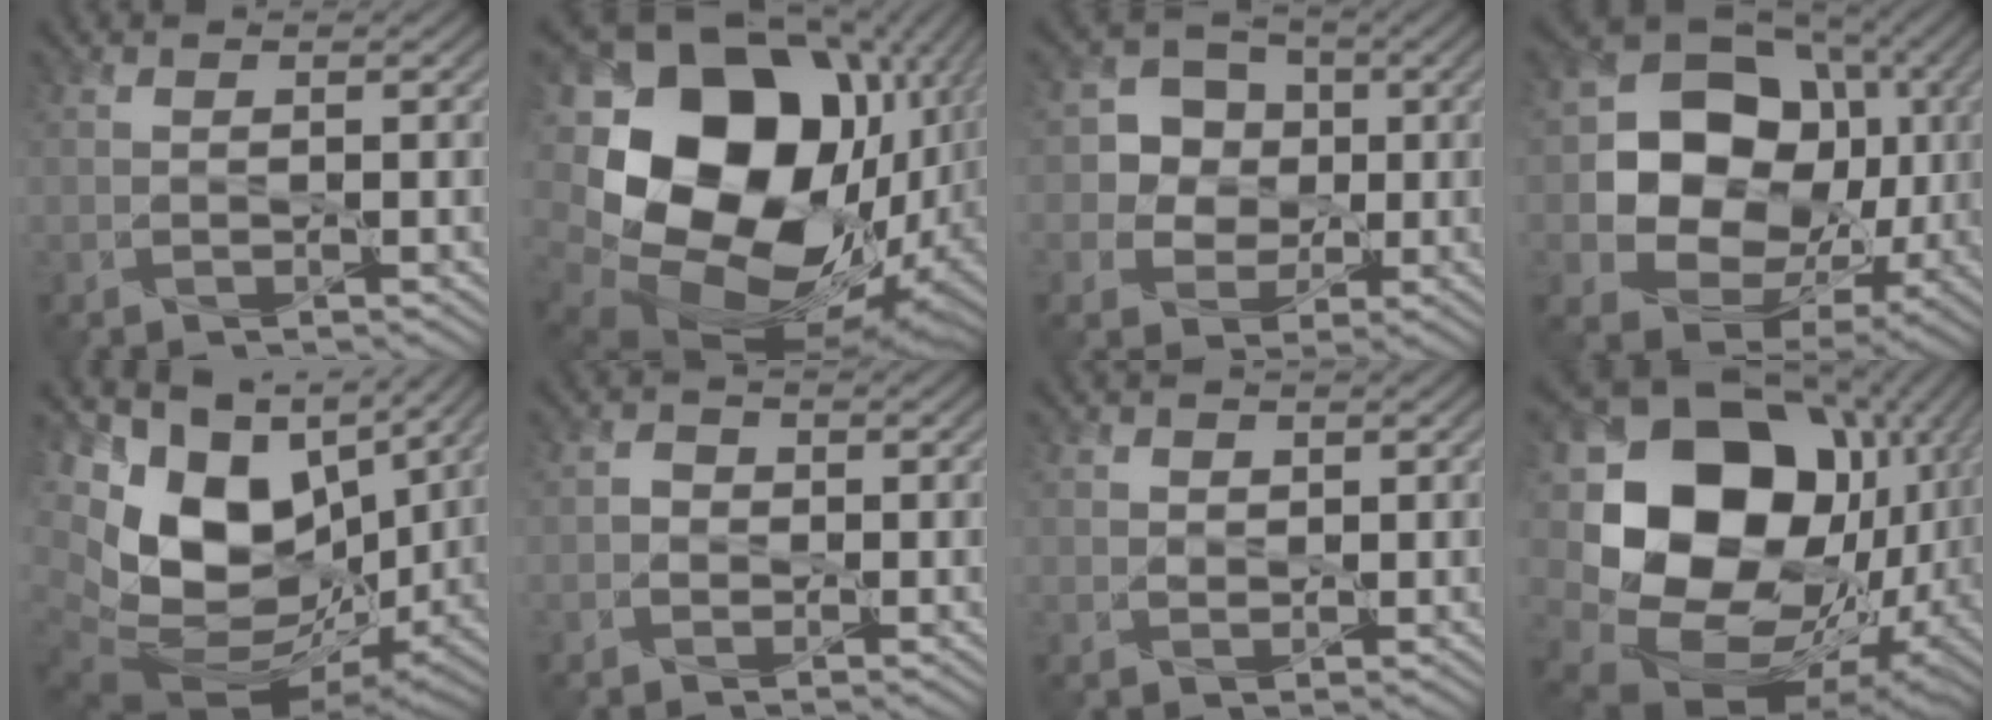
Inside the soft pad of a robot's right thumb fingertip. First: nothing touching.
{"total": 22.8, "force": [1.6, 17.2, 14.8], "torque": [-0.332, -0.044, 0.077]}
{"total": 6.5, "force": [0.5, 6.0, 2.5], "torque": [-0.052, 0.014, -0.010]}
{"total": 14.8, "force": [0.6, 12.1, 8.6], "torque": [-0.162, -0.021, 0.009]}
{"total": 19.1, "force": [2.7, 13.1, 13.7], "torque": [-0.283, -0.035, 0.086]}
{"total": 1.5, "force": [-0.3, 1.4, 0.5], "torque": [-0.009, -0.002, -0.009]}
{"total": 1.3, "force": [0.7, 1.0, 0.4], "torque": [-0.010, -0.004, 0.014]}
{"total": 20.9, "force": [1.8, 16.4, 12.8], "torque": [-0.285, -0.037, 0.076]}